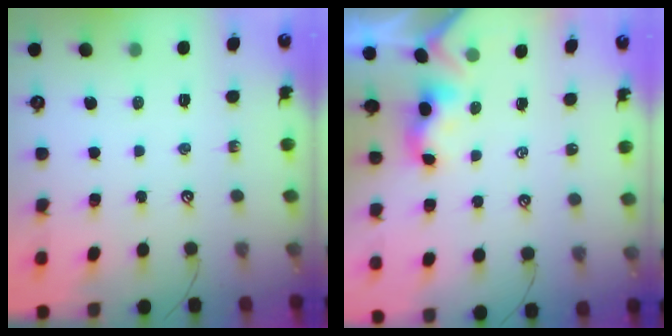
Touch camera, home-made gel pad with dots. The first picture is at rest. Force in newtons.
{"total": 1.1, "press": 1.0, "slide": 0.4}